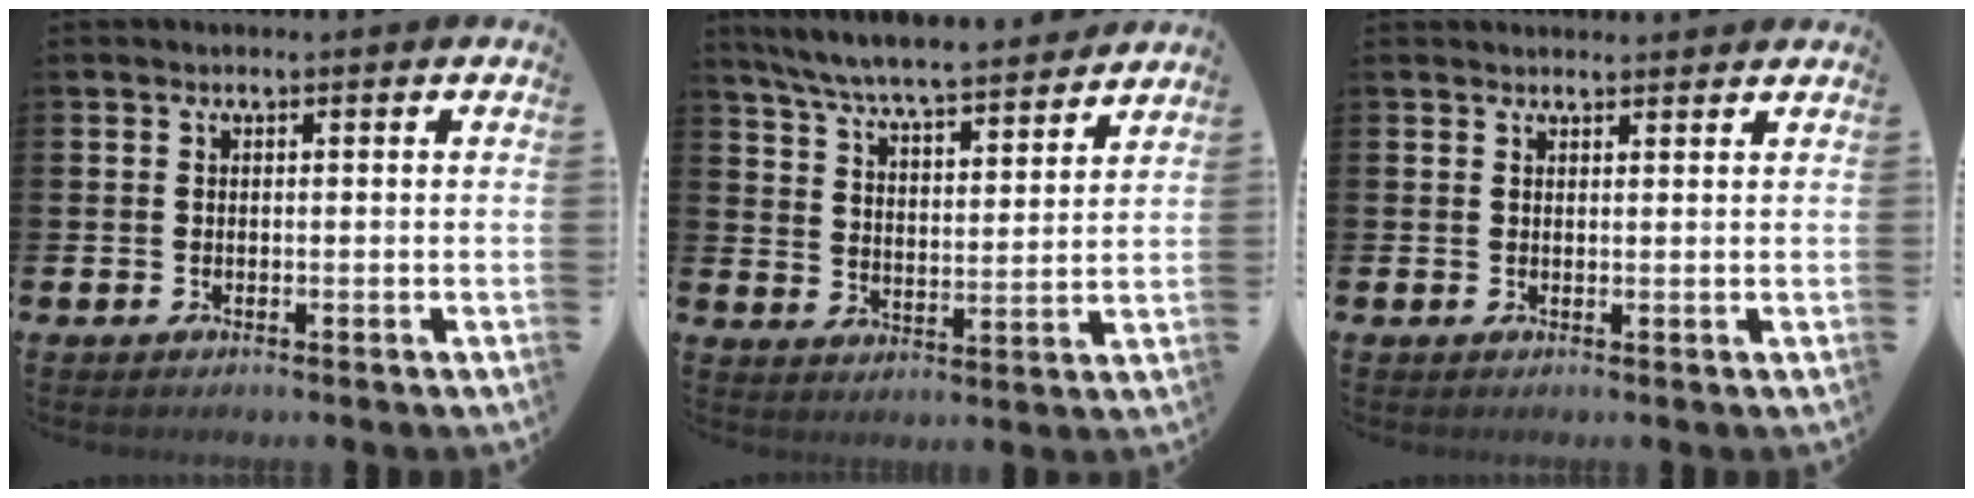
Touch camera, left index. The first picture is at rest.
{"total": 7.1, "force": [6.8, 0.2, 2.0], "torque": [-0.068, -0.052, 0.117]}
{"total": 1.4, "force": [1.4, 0.1, 0.0], "torque": [0.005, -0.007, 0.025]}